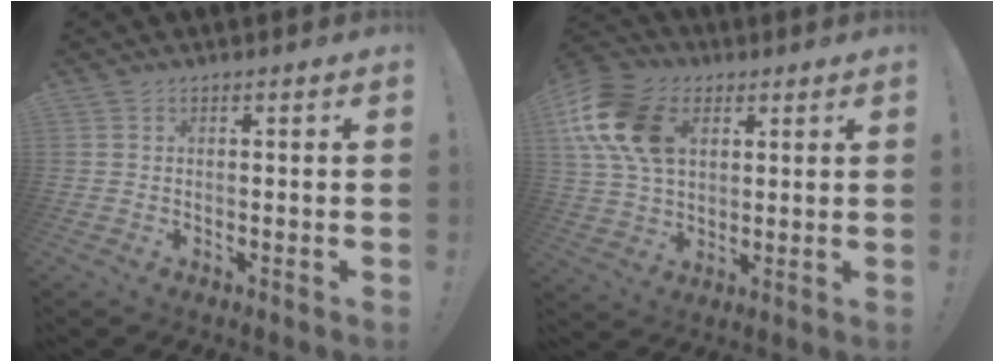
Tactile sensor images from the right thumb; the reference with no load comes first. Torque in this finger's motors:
{"motor_torque": [2.36, 2.45, 0.98, -0.45, 0.61]}